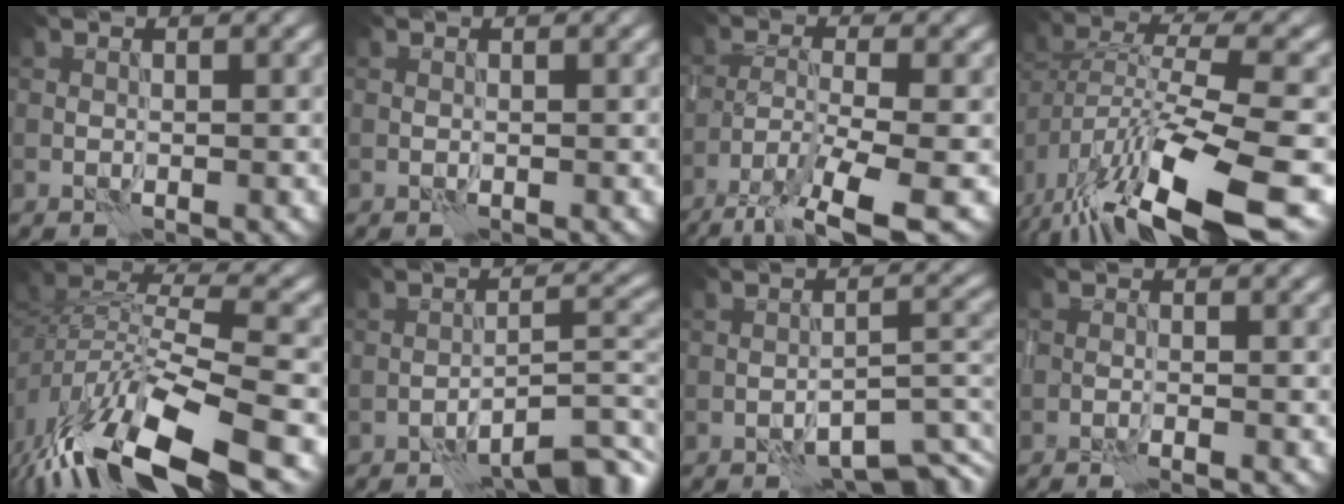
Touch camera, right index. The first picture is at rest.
{"total": 0.0}
{"total": 8.5, "force": [-5.9, 1.6, 5.9], "torque": [-0.101, -0.003, -0.107]}
{"total": 12.5, "force": [-6.8, 4.7, 9.4], "torque": [-0.177, -0.006, -0.108]}
{"total": 13.2, "force": [-8.4, 5.2, 8.7], "torque": [-0.169, -0.003, -0.146]}
{"total": 6.7, "force": [-4.8, 1.8, 4.4], "torque": [-0.048, 0.017, -0.070]}
{"total": 5.9, "force": [-4.2, 2.1, 3.6], "torque": [-0.038, 0.009, -0.059]}
{"total": 1.0, "force": [-0.8, 0.0, 0.7], "torque": [-0.008, 0.002, -0.017]}